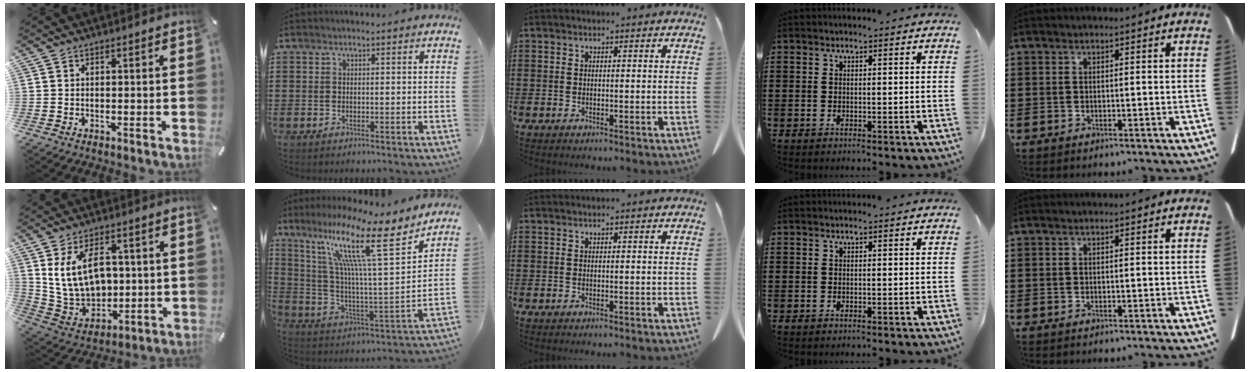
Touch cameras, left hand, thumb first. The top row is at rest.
{"thumb": {"total": 13.6, "force": [3.1, 10.2, 8.5], "torque": [-0.169, -0.004, 0.063]}, "index": {"total": 16.6, "force": [10.5, 1.9, 12.7], "torque": [-0.264, -0.054, 0.163]}}